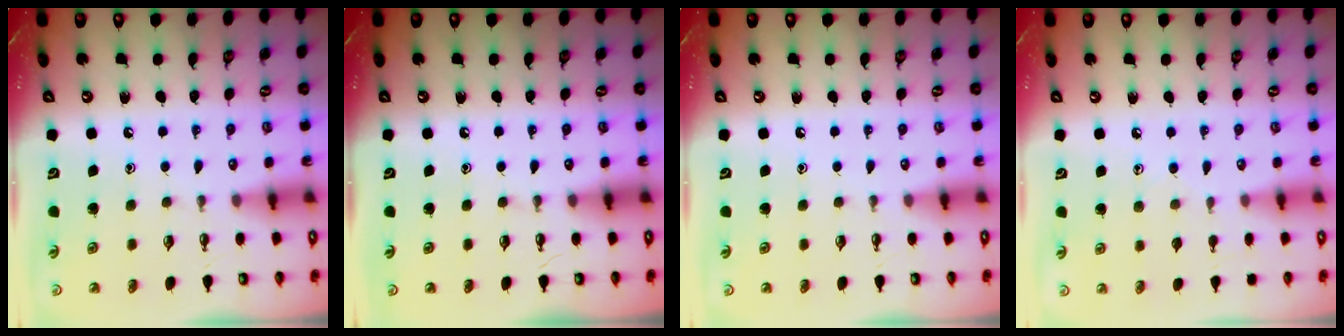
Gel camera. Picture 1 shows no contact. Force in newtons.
{"total": 0.0}
{"total": 0.0}
{"total": 4.4, "press": 4.3, "slide": 0.5}